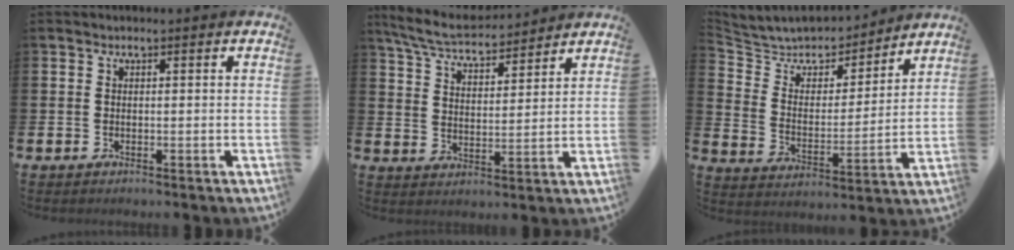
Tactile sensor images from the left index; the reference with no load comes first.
{"total": 6.2, "force": [5.8, 1.1, 1.8], "torque": [-0.061, -0.033, 0.103]}
{"total": 7.1, "force": [6.7, 2.3, 0.6], "torque": [-0.061, -0.053, 0.118]}